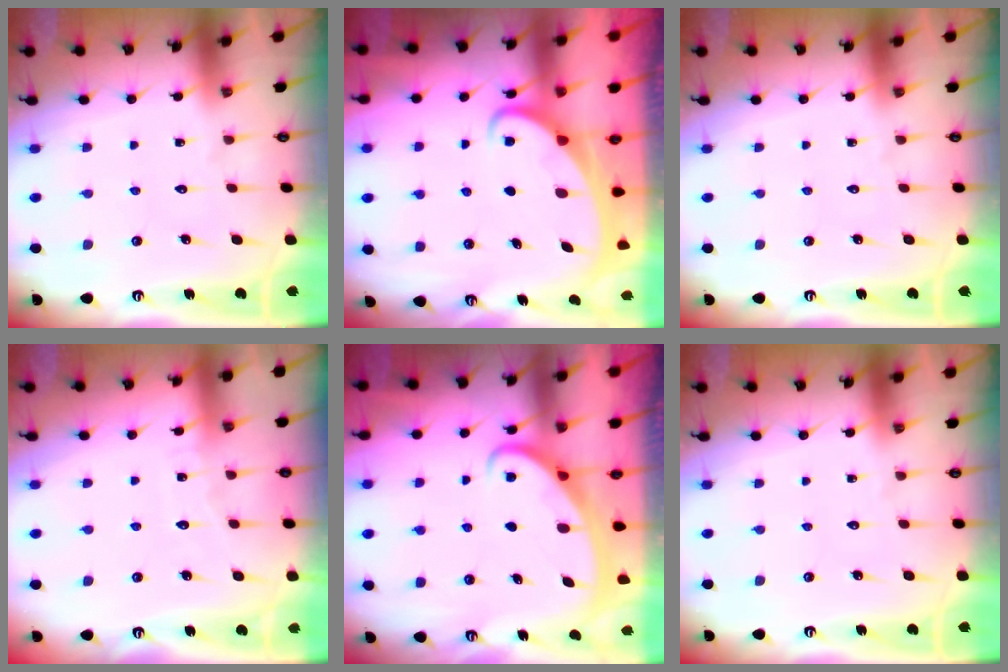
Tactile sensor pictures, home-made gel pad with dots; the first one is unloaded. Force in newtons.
{"total": 2.7, "press": 2.7, "slide": 0.3}
{"total": 0.0}
{"total": 4.1, "press": 4.1, "slide": 0.5}
{"total": 2.5, "press": 2.5, "slide": 0.4}
{"total": 0.0}